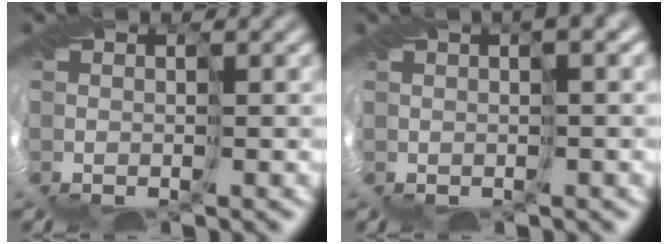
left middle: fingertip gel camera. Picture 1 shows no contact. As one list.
[{"total": 2.9, "force": [1.5, 0.5, 2.4], "torque": [-0.038, 0.012, 0.018]}]